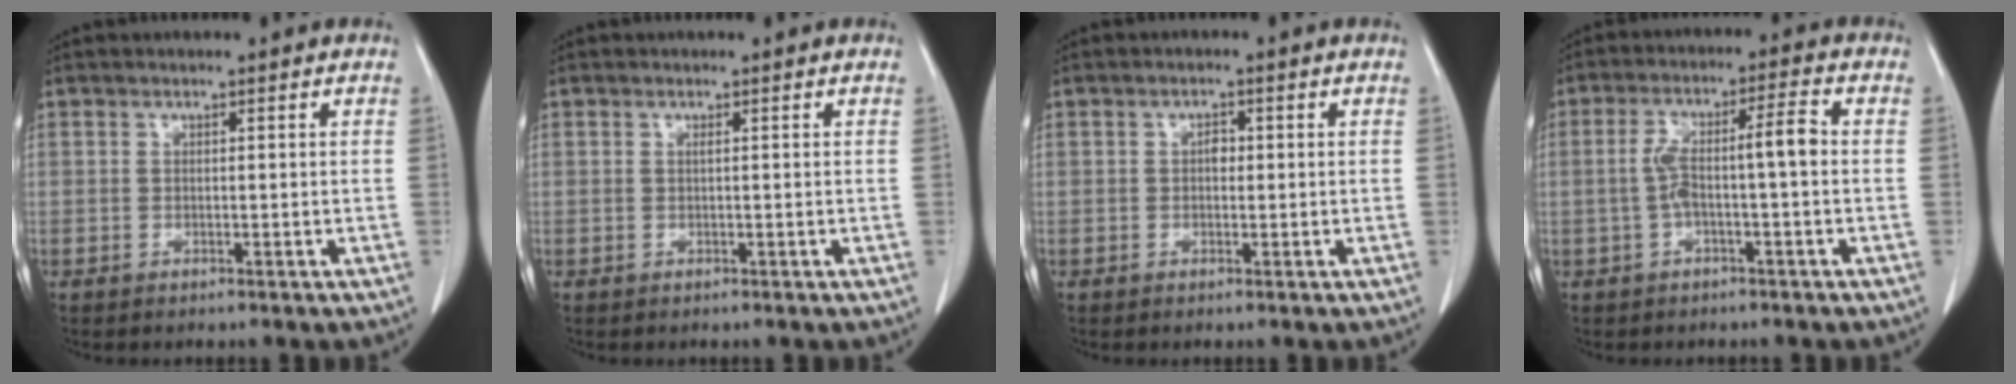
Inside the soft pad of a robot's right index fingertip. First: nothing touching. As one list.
[{"total": 0.0}, {"total": 1.4, "force": [0.1, 0.9, 1.1], "torque": [-0.016, 0.004, -0.001]}, {"total": 6.7, "force": [-0.5, 1.0, 6.6], "torque": [-0.130, 0.029, -0.007]}]